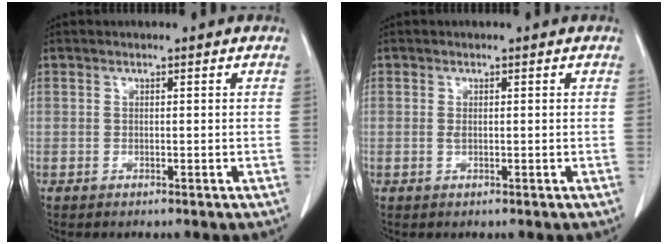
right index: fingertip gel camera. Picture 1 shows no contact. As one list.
[{"total": 0.6, "force": [0.0, 0.2, 0.5], "torque": [-0.014, -0.001, -0.001]}]